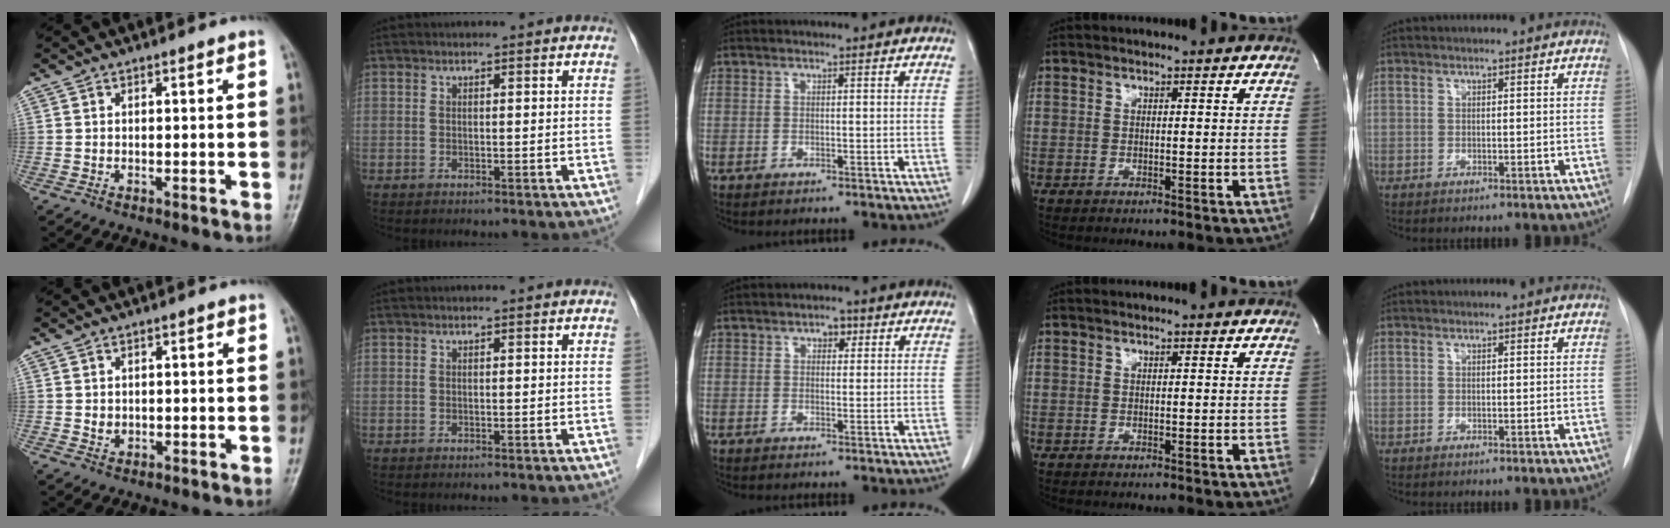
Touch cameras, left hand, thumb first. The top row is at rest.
{"thumb": {"total": 2.0, "force": [0.0, 1.7, 1.0], "torque": [-0.007, 0.003, 0.004]}, "middle": {"total": 1.9, "force": [0.9, 1.1, 1.2], "torque": [-0.018, 0.006, 0.013]}}